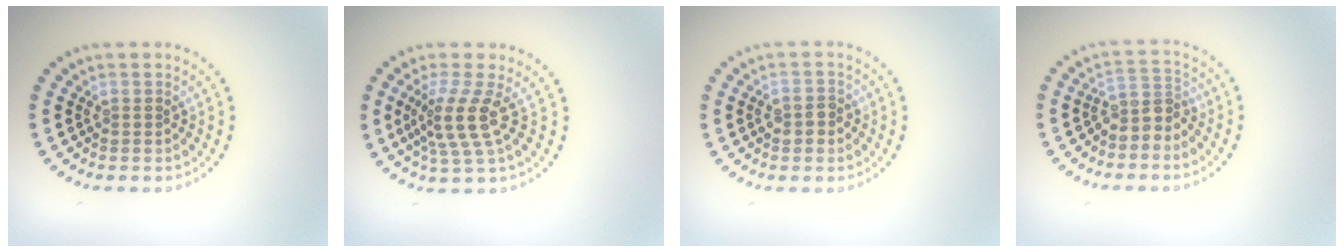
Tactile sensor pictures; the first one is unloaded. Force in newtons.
{"total": 3.7, "press": 2.7, "slide": 2.5}
{"total": 1.6, "press": 1.6, "slide": 0.2}
{"total": 2.6, "press": 2.0, "slide": 1.7}